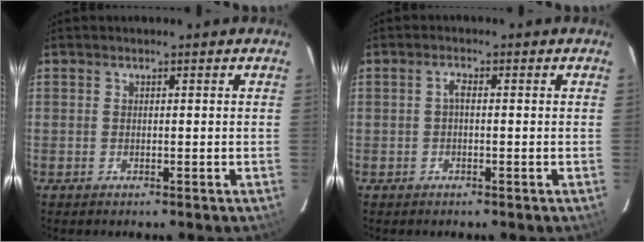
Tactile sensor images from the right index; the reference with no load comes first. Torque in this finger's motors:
{"motor_torque": [0.31, -0.07, 0.23, 0.04]}